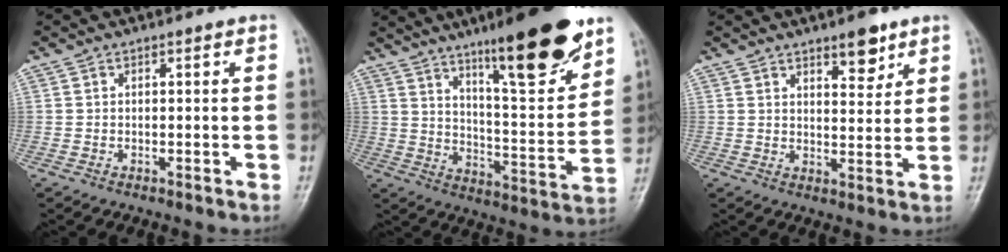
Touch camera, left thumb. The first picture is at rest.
{"total": 19.7, "force": [12.8, 3.9, 14.4], "torque": [-0.181, -0.076, 0.204]}
{"total": 6.2, "force": [4.1, 2.4, 4.0], "torque": [-0.037, -0.027, 0.059]}